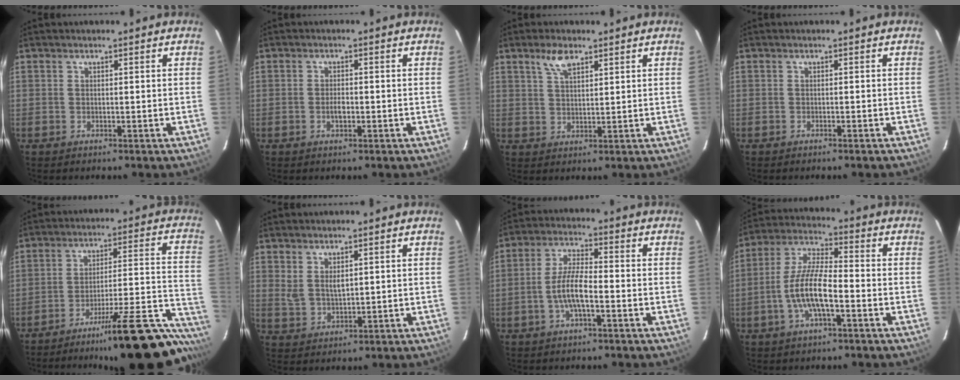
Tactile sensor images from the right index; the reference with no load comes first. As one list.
[{"total": 1.9, "force": [-0.5, 1.0, 1.5], "torque": [-0.029, 0.002, -0.009]}, {"total": 4.3, "force": [2.8, 1.7, 2.7], "torque": [-0.052, 0.007, 0.054]}, {"total": 0.8, "force": [-0.7, -0.1, 0.3], "torque": [-0.006, 0.001, -0.013]}, {"total": 26.2, "force": [-21.2, 3.4, 15.1], "torque": [-0.175, -0.005, -0.300]}, {"total": 3.8, "force": [2.0, 1.7, 2.7], "torque": [-0.049, -0.007, 0.043]}, {"total": 6.9, "force": [-2.3, 1.7, 6.3], "torque": [-0.130, 0.006, -0.044]}, {"total": 10.6, "force": [-3.5, 2.8, 9.6], "torque": [-0.202, 0.004, -0.067]}]